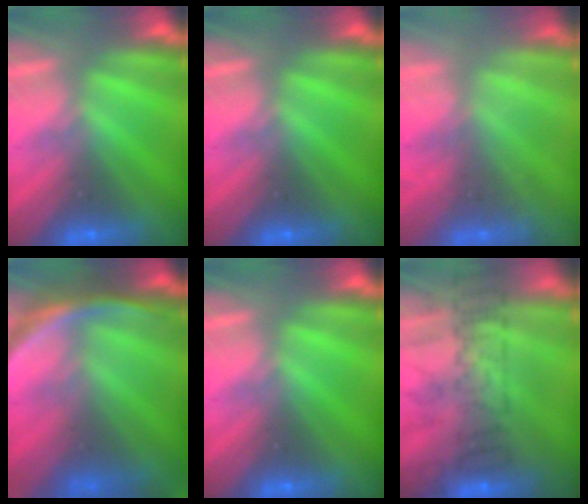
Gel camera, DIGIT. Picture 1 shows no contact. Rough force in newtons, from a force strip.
{"total": 0.0}
{"total": 2.1}
{"total": 11.3}
{"total": 0.0}
{"total": 8.7}